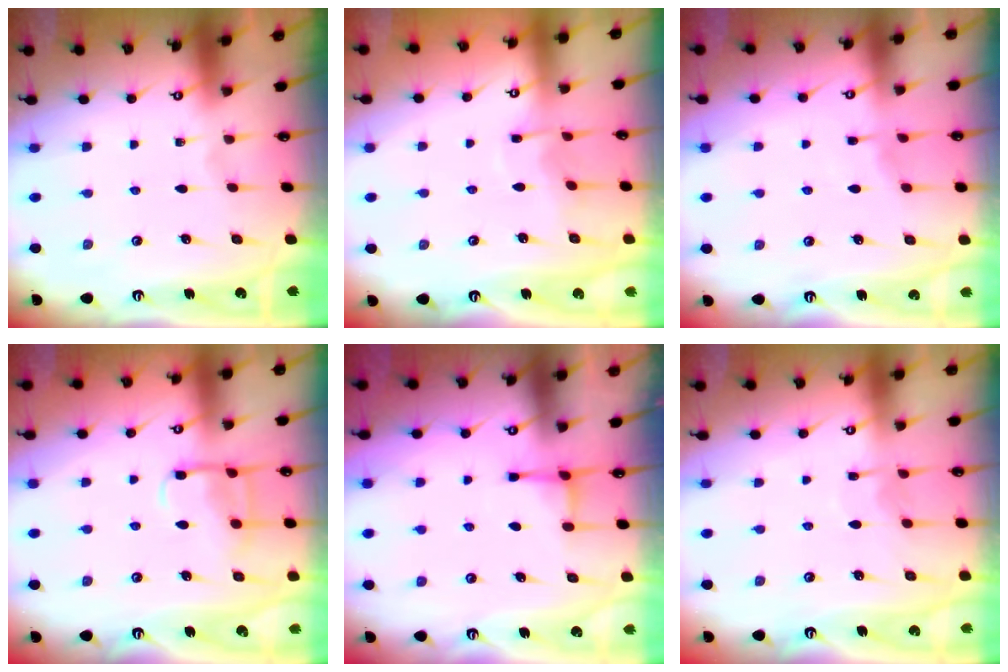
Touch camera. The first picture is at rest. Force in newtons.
{"total": 4.3, "press": 4.3, "slide": 0.5}
{"total": 3.5, "press": 3.5, "slide": 0.5}
{"total": 9.5, "press": 9.5, "slide": 0.9}
{"total": 3.2, "press": 3.1, "slide": 0.7}
{"total": 6.5, "press": 6.5, "slide": 0.6}